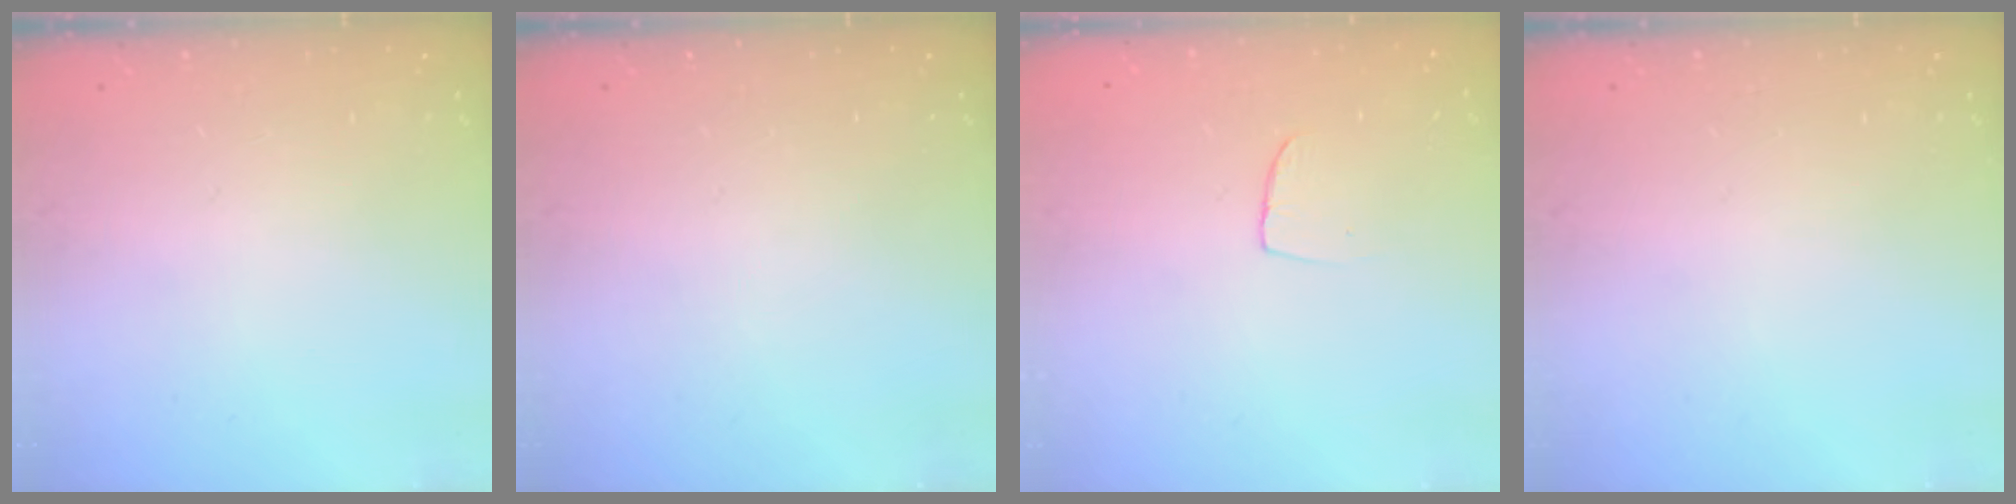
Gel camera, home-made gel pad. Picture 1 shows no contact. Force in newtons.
{"total": 0.0}
{"total": 3.1, "press": 3.1, "slide": 0.2}
{"total": 0.0}